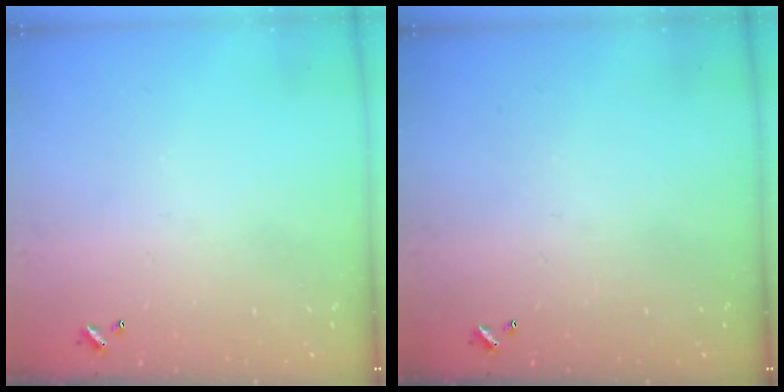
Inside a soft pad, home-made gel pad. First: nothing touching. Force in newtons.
{"total": 0.0}